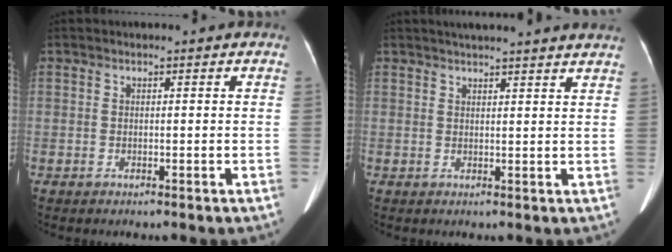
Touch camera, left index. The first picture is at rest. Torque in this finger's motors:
{"motor_torque": [0.63, -1.03, 0.30, 0.10]}